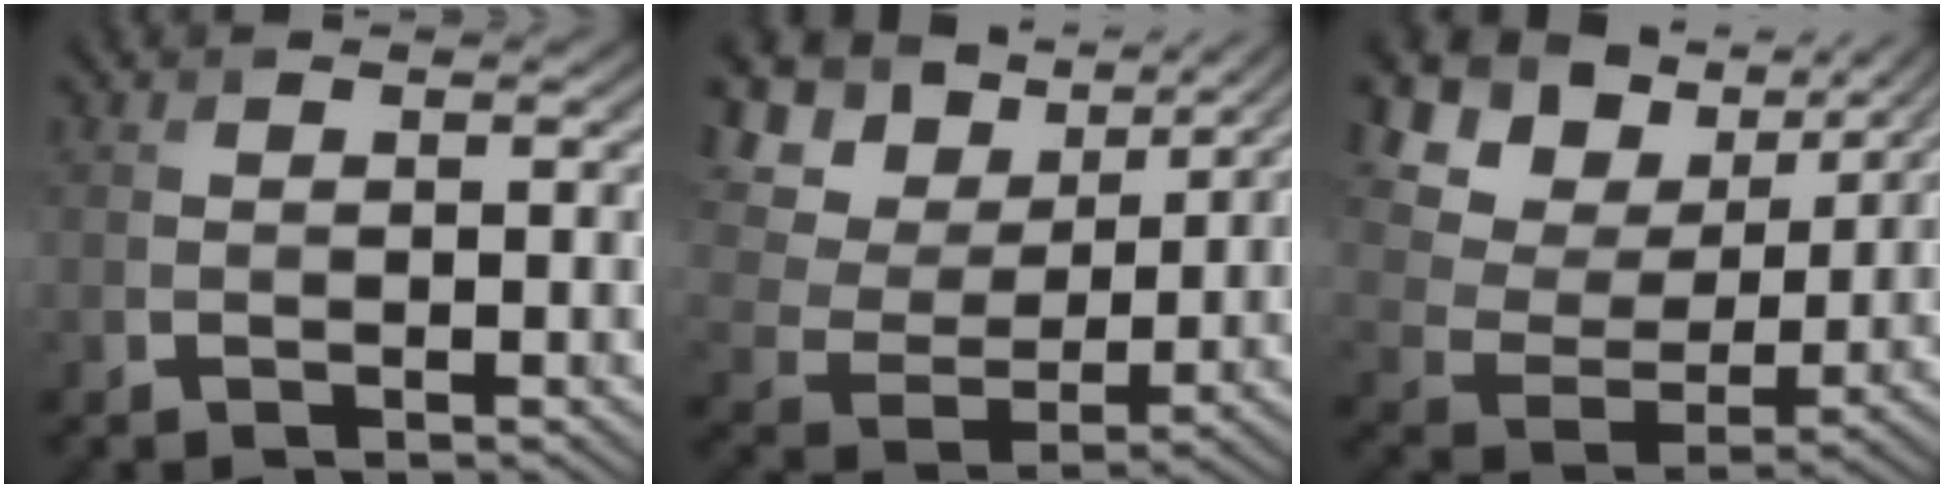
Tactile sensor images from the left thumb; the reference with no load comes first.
{"total": 14.2, "force": [6.8, 9.8, 7.7], "torque": [-0.218, 0.034, 0.130]}
{"total": 16.1, "force": [8.1, 11.2, 8.3], "torque": [-0.230, 0.033, 0.164]}